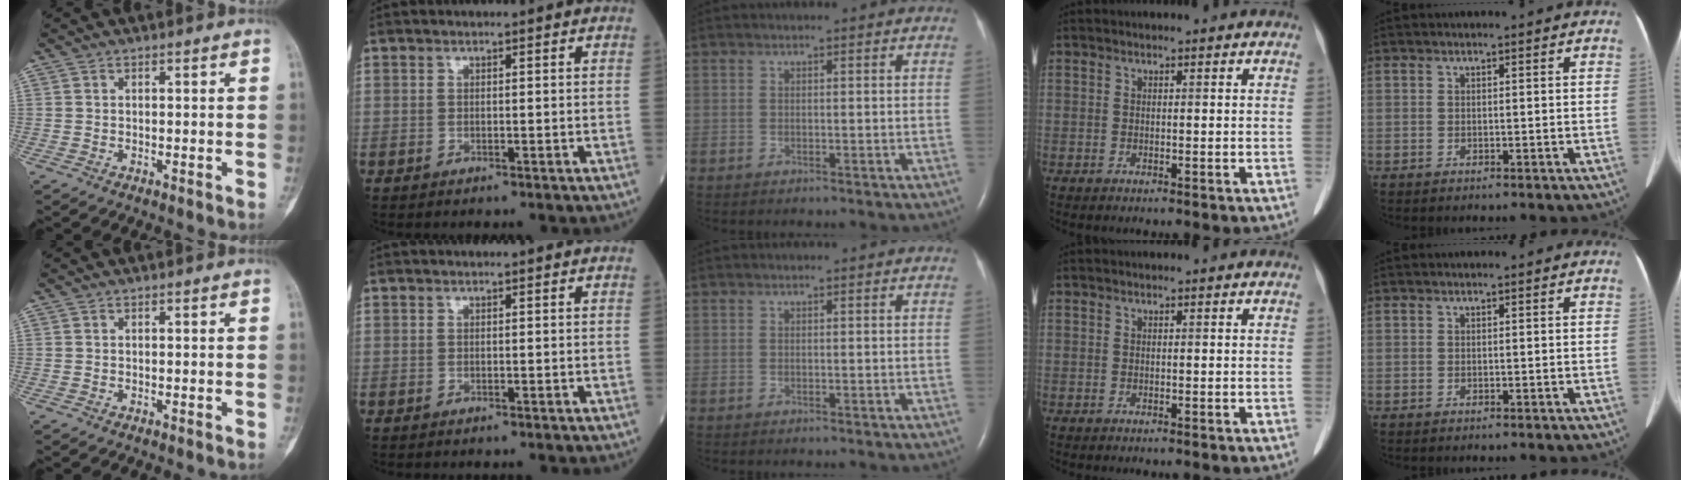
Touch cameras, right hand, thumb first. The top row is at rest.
{}